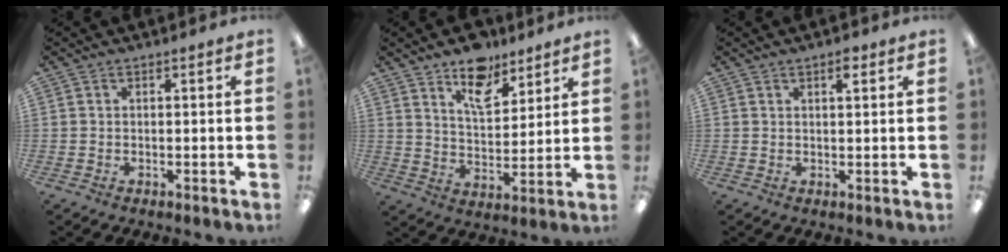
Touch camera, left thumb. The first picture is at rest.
{"total": 11.4, "force": [8.7, 5.3, 5.1], "torque": [-0.063, -0.051, 0.154]}
{"total": 2.2, "force": [1.6, 0.8, 1.2], "torque": [-0.011, -0.006, 0.025]}